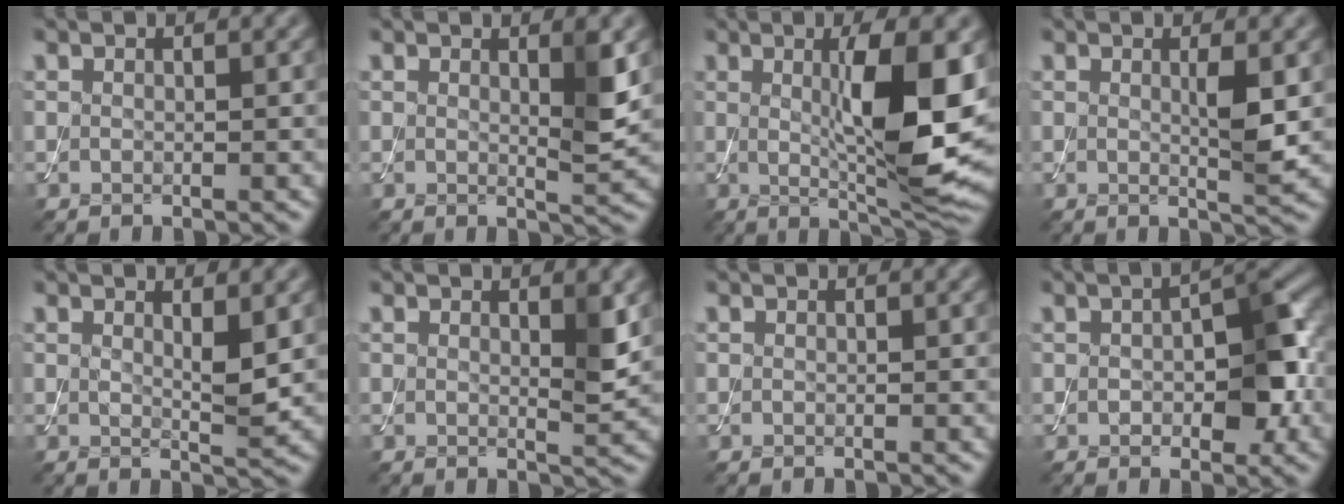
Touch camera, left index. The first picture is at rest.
{"total": 2.4, "force": [0.8, 0.3, 2.2], "torque": [-0.027, -0.007, 0.011]}
{"total": 9.5, "force": [0.8, 2.1, 9.2], "torque": [-0.134, -0.016, 0.022]}
{"total": 2.5, "force": [0.4, 0.3, 2.4], "torque": [-0.040, -0.004, 0.006]}
{"total": 2.2, "force": [1.0, 0.4, 2.0], "torque": [-0.032, -0.009, 0.018]}
{"total": 1.8, "force": [0.7, 0.2, 1.6], "torque": [-0.018, -0.006, 0.008]}
{"total": 0.0}
{"total": 5.7, "force": [-0.6, 2.9, 4.9], "torque": [-0.068, 0.006, -0.009]}